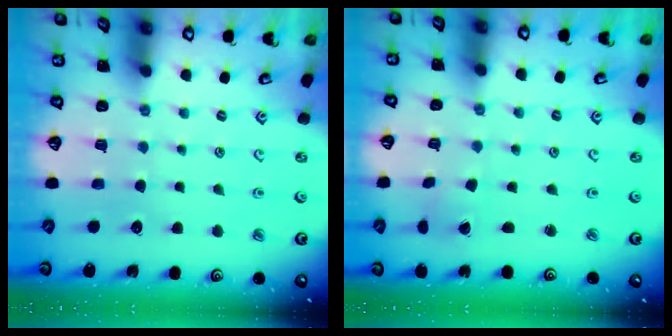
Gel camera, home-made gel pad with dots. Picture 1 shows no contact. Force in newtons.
{"total": 0.0}